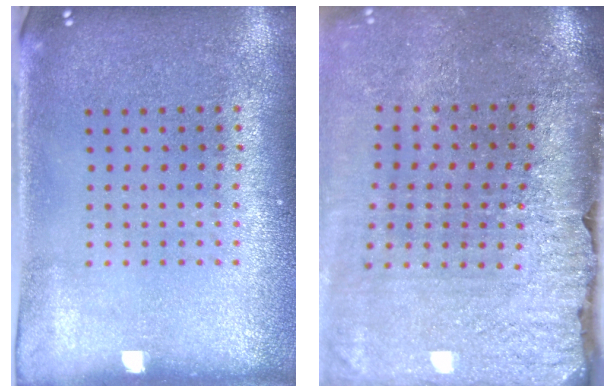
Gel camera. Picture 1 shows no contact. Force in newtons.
{"total": 4.3, "press": 3.5, "slide": 2.5}